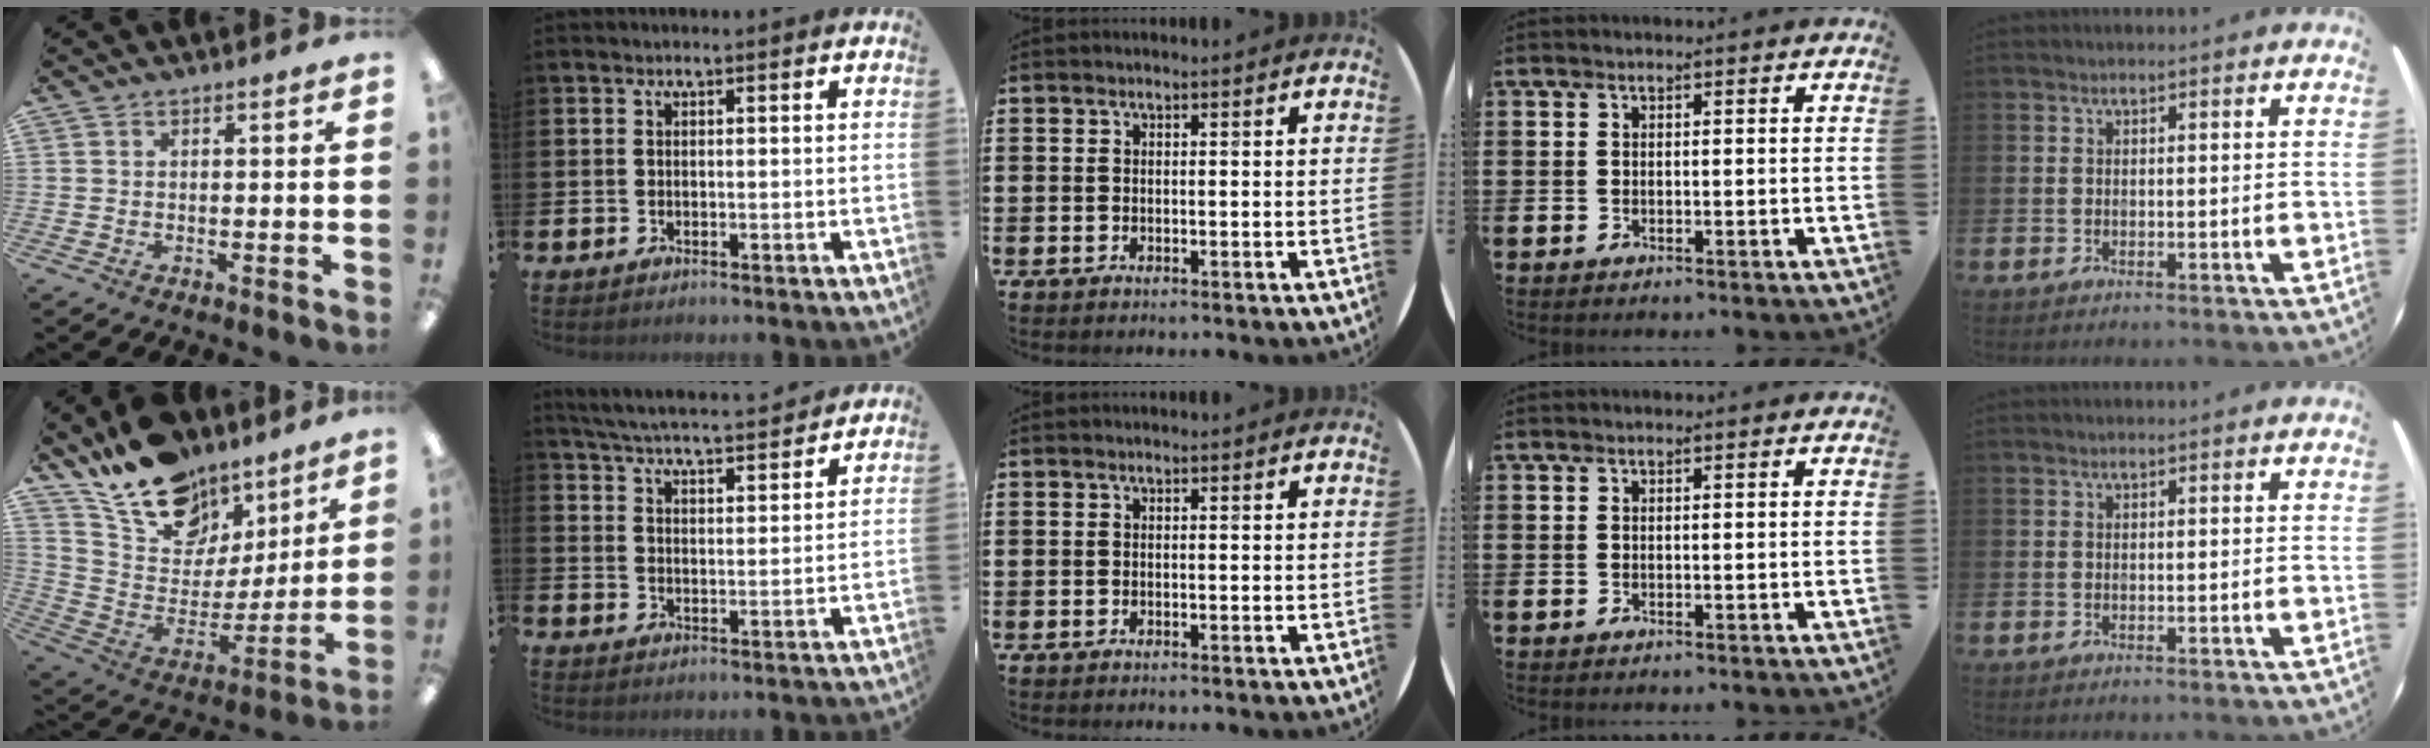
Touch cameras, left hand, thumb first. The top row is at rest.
{"thumb": {"total": 18.3, "force": [14.1, 10.2, 5.6], "torque": [-0.121, -0.097, 0.260]}, "index": {"total": 5.7, "force": [5.6, 0.3, 1.2], "torque": [-0.048, -0.038, 0.098]}}